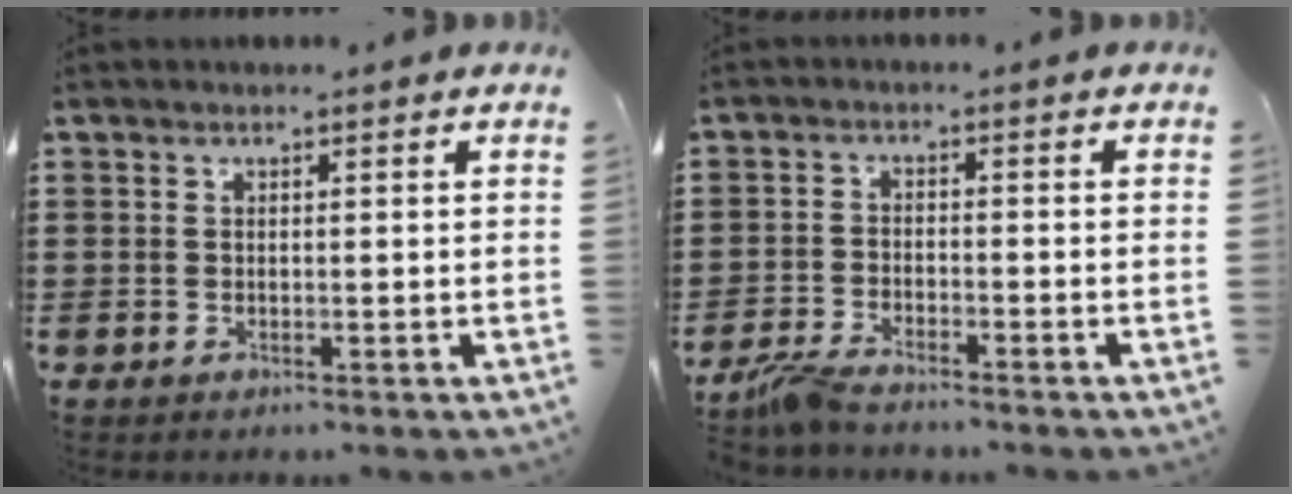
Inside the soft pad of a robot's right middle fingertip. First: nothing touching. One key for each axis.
{"total": 3.5, "fx": -3.2, "fy": 0.4, "fz": 1.5, "tx": -0.054, "ty": -0.005, "tz": -0.071}